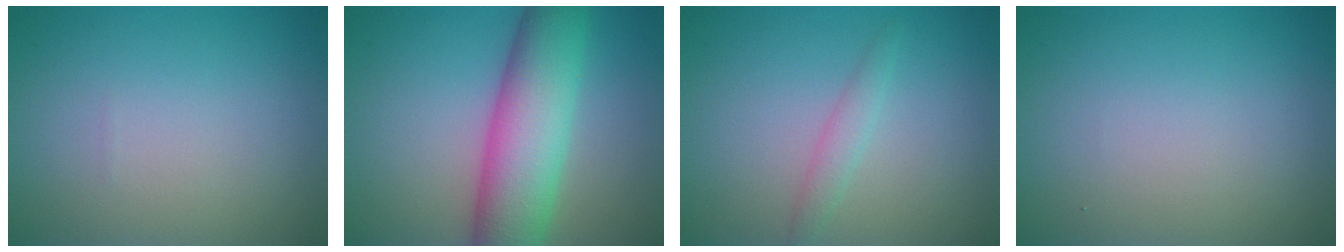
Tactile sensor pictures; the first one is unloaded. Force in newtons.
{"total": 9.3, "press": 9.3, "slide": 0.2}
{"total": 1.4, "press": 1.4, "slide": 0.0}
{"total": 0.0}